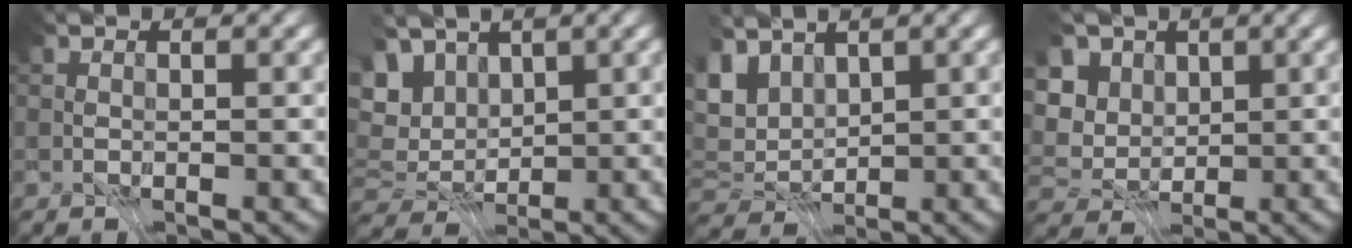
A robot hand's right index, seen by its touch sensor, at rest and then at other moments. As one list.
[{"total": 5.7, "force": [1.6, 3.3, 4.4], "torque": [-0.087, 0.003, 0.037]}, {"total": 3.5, "force": [1.0, 1.0, 3.2], "torque": [-0.081, 0.004, 0.036]}, {"total": 4.9, "force": [1.3, 3.8, 2.9], "torque": [-0.065, 0.004, 0.016]}]